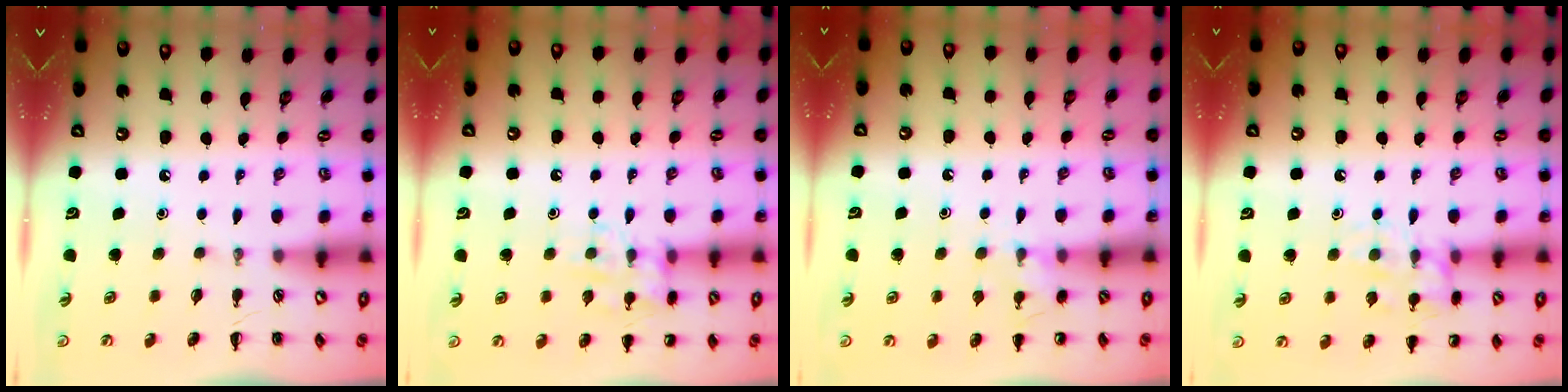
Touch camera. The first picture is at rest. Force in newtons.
{"total": 11.6, "press": 11.5, "slide": 0.7}
{"total": 7.4, "press": 7.1, "slide": 2.0}
{"total": 11.7, "press": 11.7, "slide": 0.7}